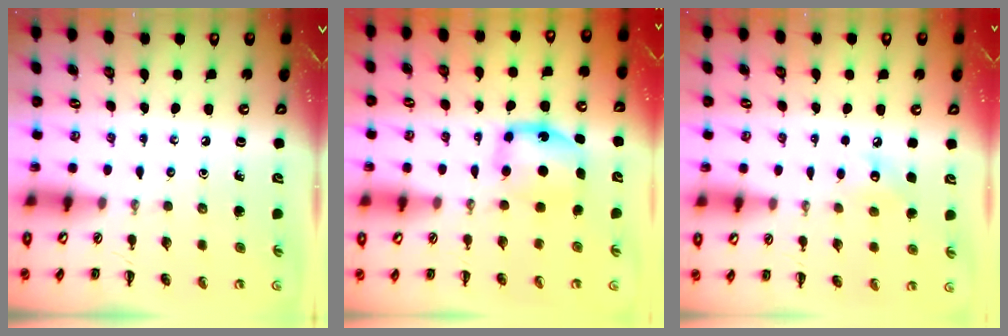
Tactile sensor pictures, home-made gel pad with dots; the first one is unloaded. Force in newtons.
{"total": 6.5, "press": 6.4, "slide": 0.7}
{"total": 6.9, "press": 6.7, "slide": 1.6}